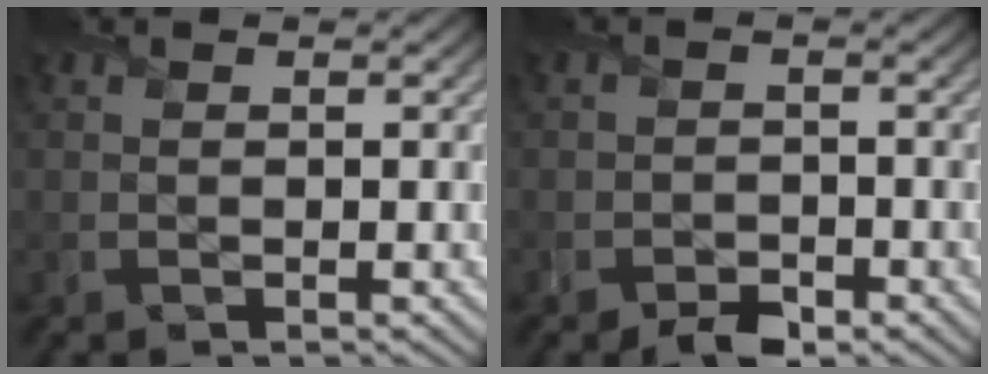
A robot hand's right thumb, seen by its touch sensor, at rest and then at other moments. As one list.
[{"total": 2.2, "force": [-1.7, 1.2, 0.6], "torque": [-0.007, -0.002, -0.034]}]